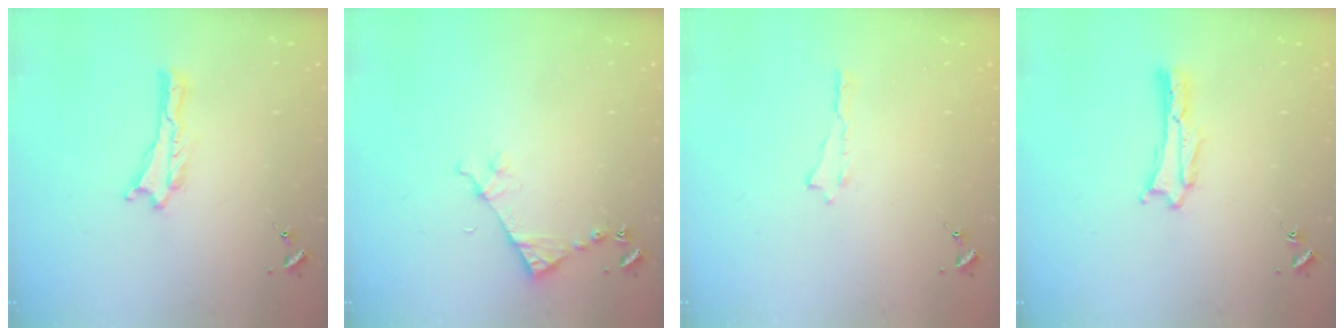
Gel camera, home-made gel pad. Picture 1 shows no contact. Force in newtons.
{"total": 4.5, "press": 4.5, "slide": 0.3}
{"total": 0.0}
{"total": 0.0}